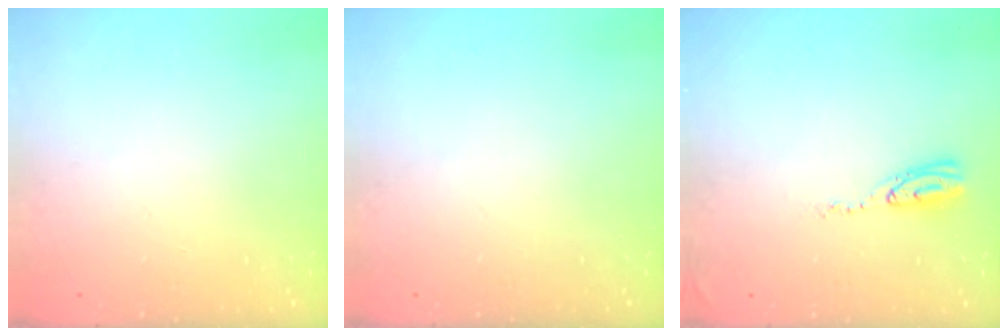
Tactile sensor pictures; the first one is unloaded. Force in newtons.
{"total": 0.0}
{"total": 5.9, "press": 5.9, "slide": 0.4}